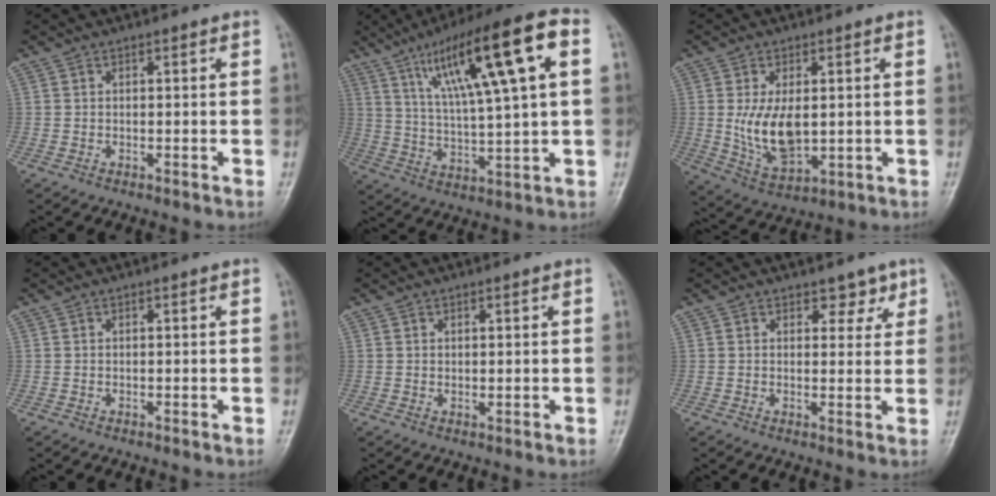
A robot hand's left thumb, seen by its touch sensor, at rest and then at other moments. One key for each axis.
{"total": 20.0, "fx": 7.6, "fy": 3.7, "fz": 18.2, "tx": -0.295, "ty": 0.006, "tz": 0.125}
{"total": 9.8, "fx": 0.5, "fy": 5.3, "fz": 8.2, "tx": -0.141, "ty": -0.013, "tz": 0.024}
{"total": 0.0}
{"total": 0.5, "fx": 0.3, "fy": 0.3, "fz": 0.4, "tx": -0.004, "ty": -0.004, "tz": 0.004}
{"total": 3.3, "fx": 2.3, "fy": 2.0, "fz": 1.2, "tx": 0.011, "ty": -0.013, "tz": 0.029}